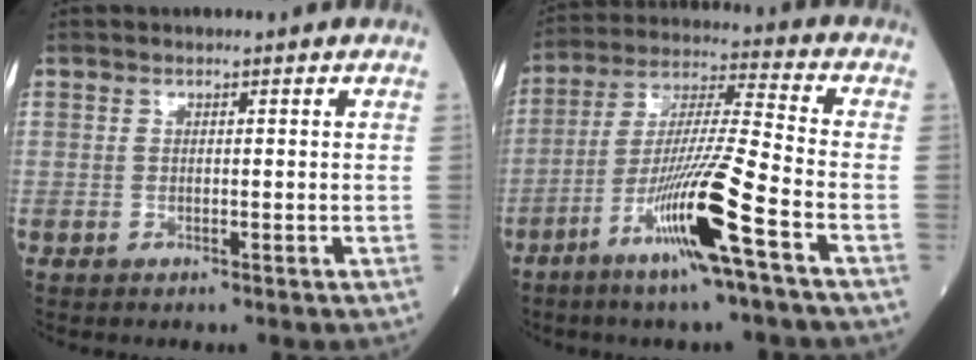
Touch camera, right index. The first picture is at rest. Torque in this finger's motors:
{"motor_torque": [1.78, -0.36, 1.00, 0.21]}